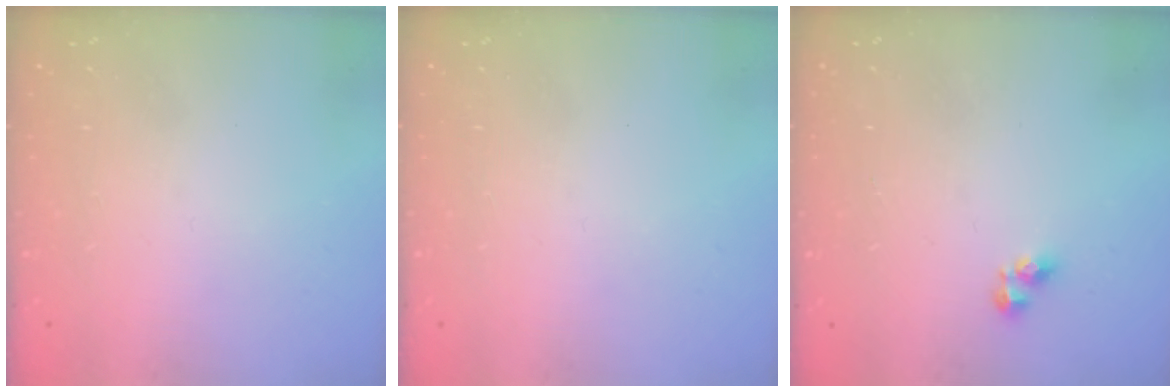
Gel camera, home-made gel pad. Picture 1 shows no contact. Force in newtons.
{"total": 0.0}
{"total": 4.1, "press": 4.0, "slide": 0.6}